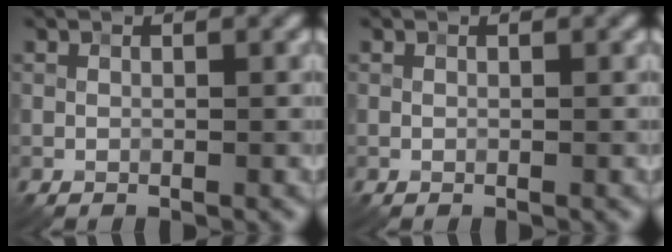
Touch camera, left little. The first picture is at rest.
{"total": 0.0}